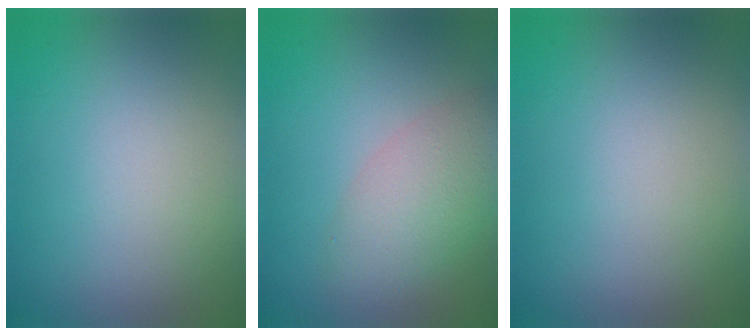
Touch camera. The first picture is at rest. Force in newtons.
{"total": 4.2, "press": 4.2, "slide": 0.2}
{"total": 0.0}